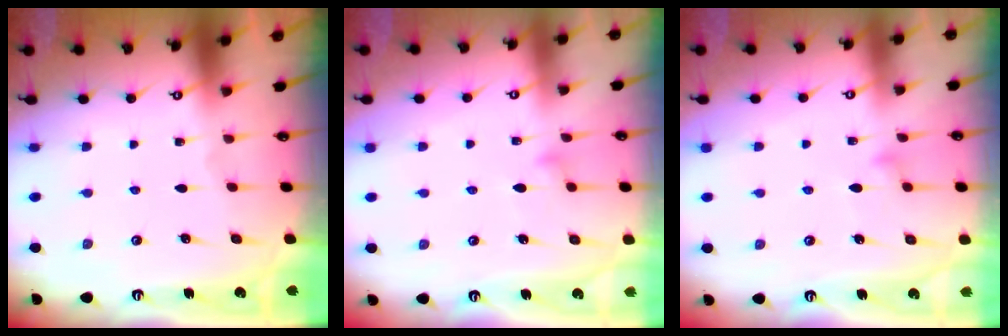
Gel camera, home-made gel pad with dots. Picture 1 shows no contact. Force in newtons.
{"total": 9.4, "press": 9.4, "slide": 0.5}
{"total": 9.4, "press": 9.4, "slide": 0.5}